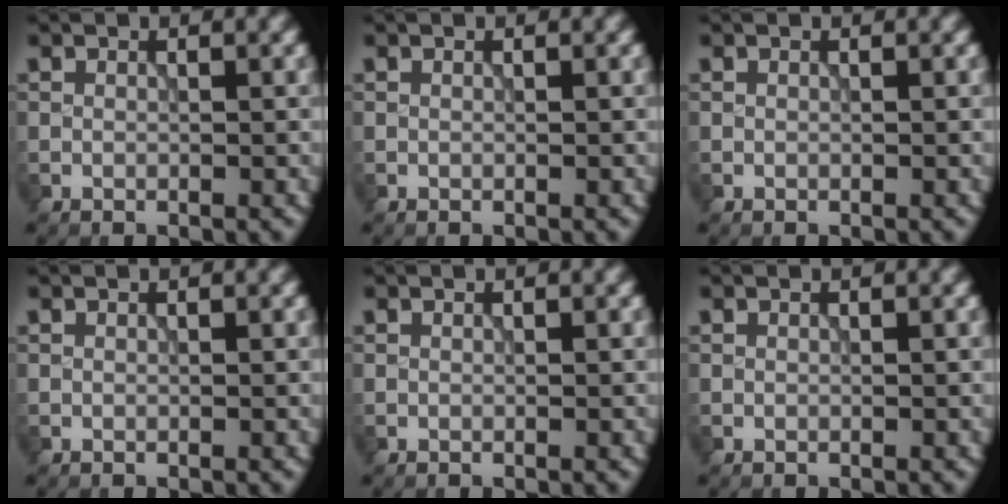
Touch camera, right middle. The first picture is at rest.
{"total": 0.0}
{"total": 0.0}
{"total": 0.0}
{"total": 0.0}
{"total": 0.0}